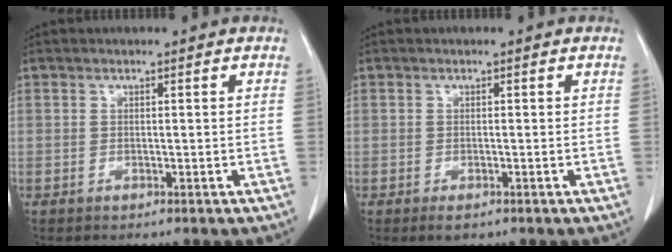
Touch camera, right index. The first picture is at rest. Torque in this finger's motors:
{"motor_torque": [-0.32, -0.29, -0.15, -0.05]}